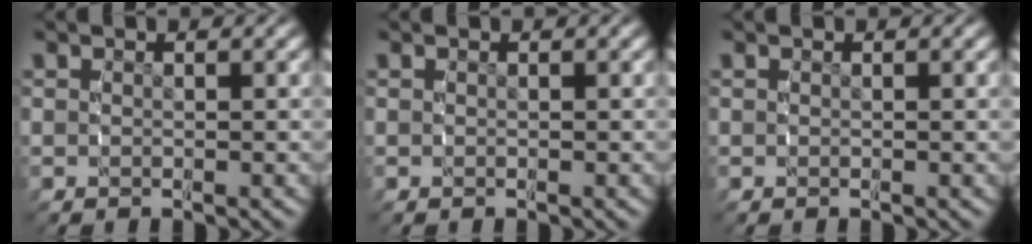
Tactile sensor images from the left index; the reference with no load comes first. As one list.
[{"total": 0.0}, {"total": 0.0}]